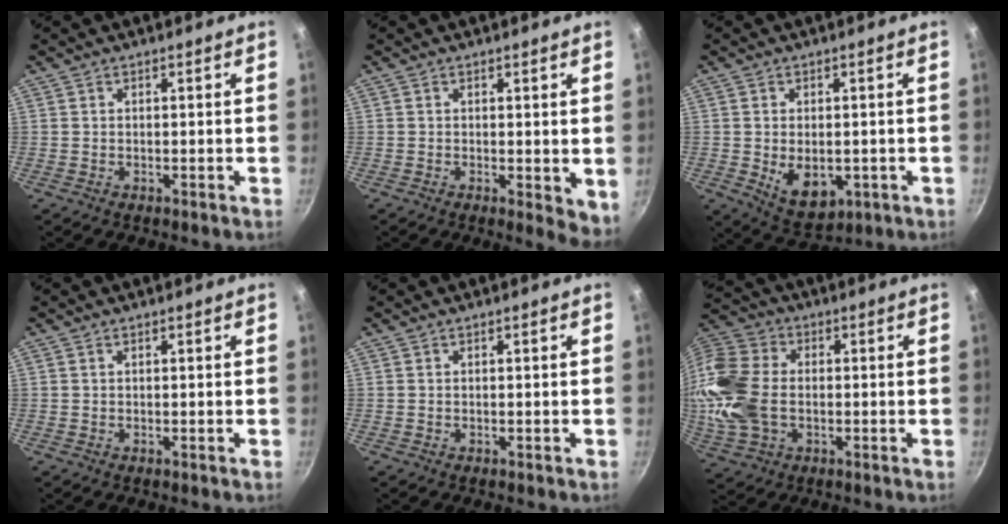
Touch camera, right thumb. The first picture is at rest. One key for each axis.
{"total": 4.5, "fx": 0.2, "fy": 1.9, "fz": 4.1, "tx": -0.045, "ty": -0.010, "tz": 0.003}
{"total": 8.2, "fx": -1.4, "fy": 5.3, "fz": 6.1, "tx": -0.084, "ty": -0.013, "tz": -0.003}
{"total": 0.0}
{"total": 0.0}
{"total": 17.9, "fx": -1.2, "fy": 12.8, "fz": 12.5, "tx": -0.263, "ty": 0.019, "tz": -0.028}